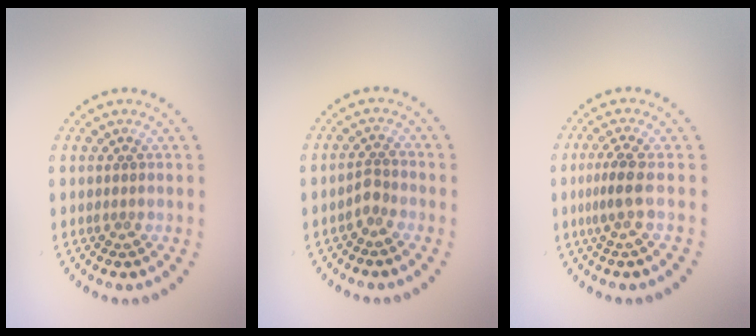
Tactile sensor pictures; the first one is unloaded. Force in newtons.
{"total": 1.4, "press": 1.1, "slide": 1.0}
{"total": 2.3, "press": 1.6, "slide": 1.6}